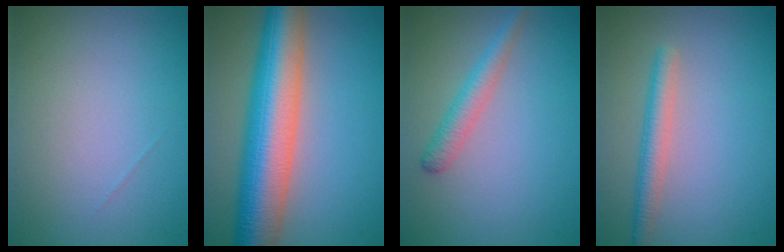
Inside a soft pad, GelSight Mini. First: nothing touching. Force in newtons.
{"total": 10.8, "press": 10.8, "slide": 0.4}
{"total": 2.3, "press": 2.3, "slide": 0.0}
{"total": 2.6, "press": 2.6, "slide": 0.1}